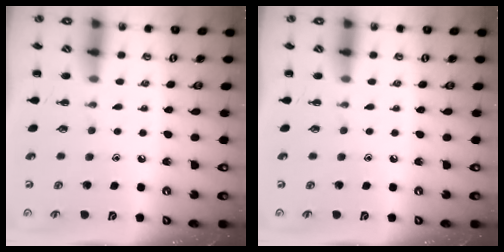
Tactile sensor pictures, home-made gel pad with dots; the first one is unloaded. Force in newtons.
{"total": 0.0}